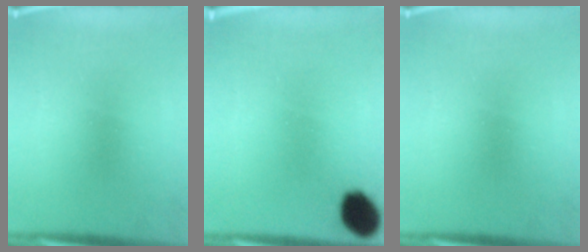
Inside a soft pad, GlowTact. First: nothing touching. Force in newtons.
{"total": 7.7}
{"total": 0.0}